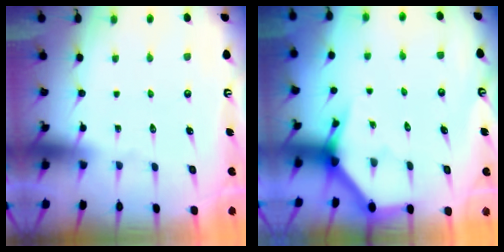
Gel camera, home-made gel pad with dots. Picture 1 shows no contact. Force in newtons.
{"total": 3.7, "press": 3.7, "slide": 0.3}